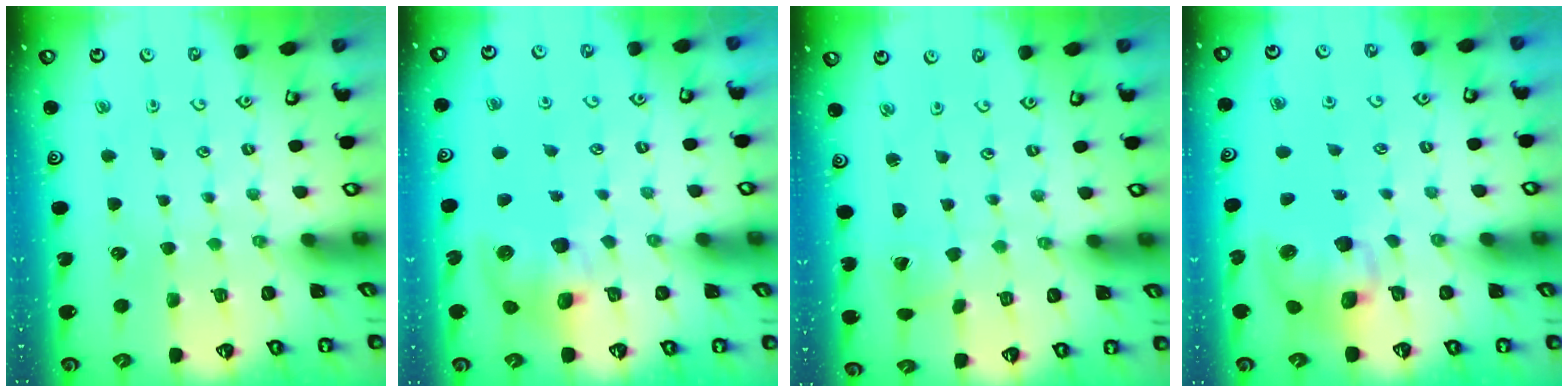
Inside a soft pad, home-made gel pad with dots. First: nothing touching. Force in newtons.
{"total": 9.4, "press": 9.3, "slide": 1.3}
{"total": 1.0, "press": 1.0, "slide": 0.0}
{"total": 10.0, "press": 9.8, "slide": 1.6}